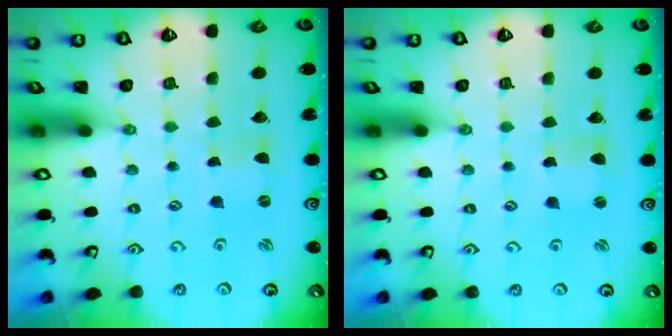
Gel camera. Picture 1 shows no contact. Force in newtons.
{"total": 1.3, "press": 1.2, "slide": 0.3}